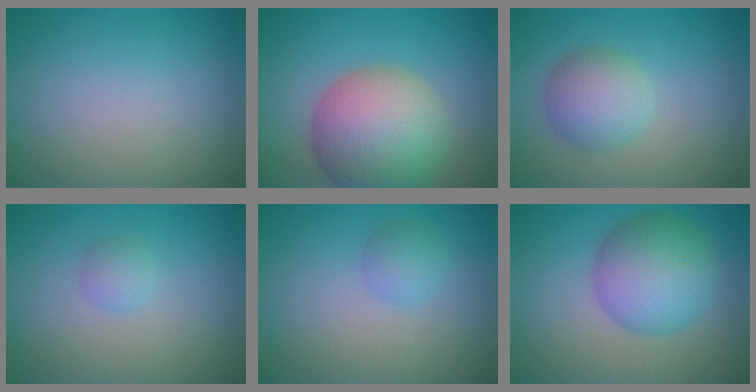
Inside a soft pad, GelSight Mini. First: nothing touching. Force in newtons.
{"total": 11.0, "press": 11.0, "slide": 0.7}
{"total": 4.0, "press": 4.0, "slide": 0.1}
{"total": 1.2, "press": 1.2, "slide": 0.1}
{"total": 1.8, "press": 1.7, "slide": 0.2}
{"total": 7.4, "press": 7.4, "slide": 0.2}